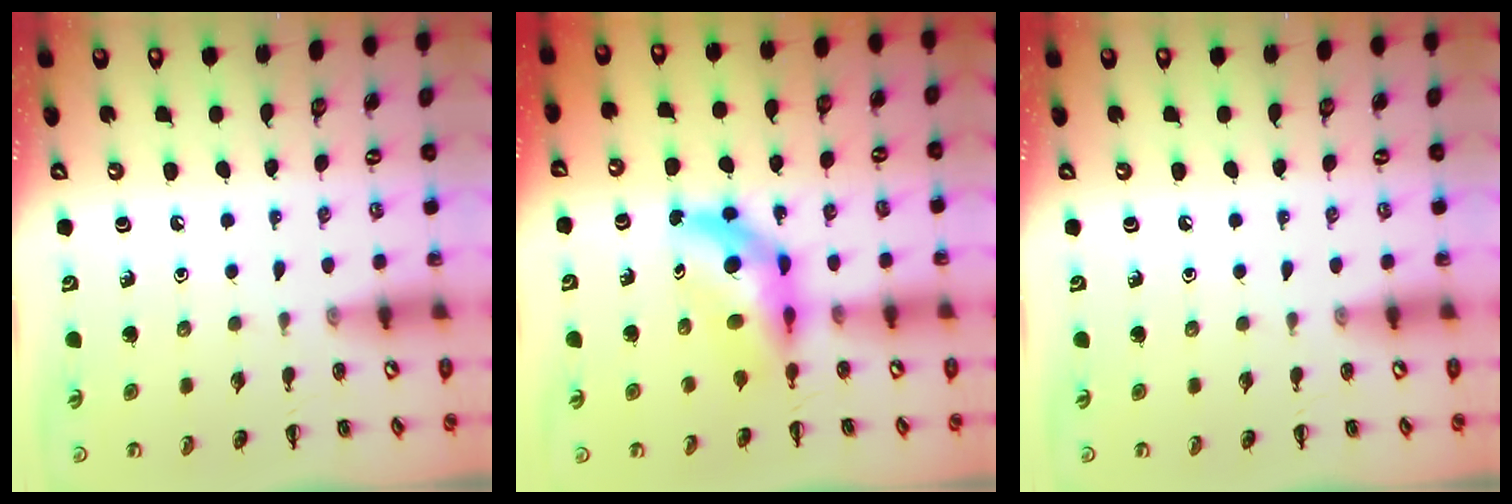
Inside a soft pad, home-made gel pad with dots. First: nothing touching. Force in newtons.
{"total": 6.2, "press": 5.9, "slide": 2.0}
{"total": 0.0}